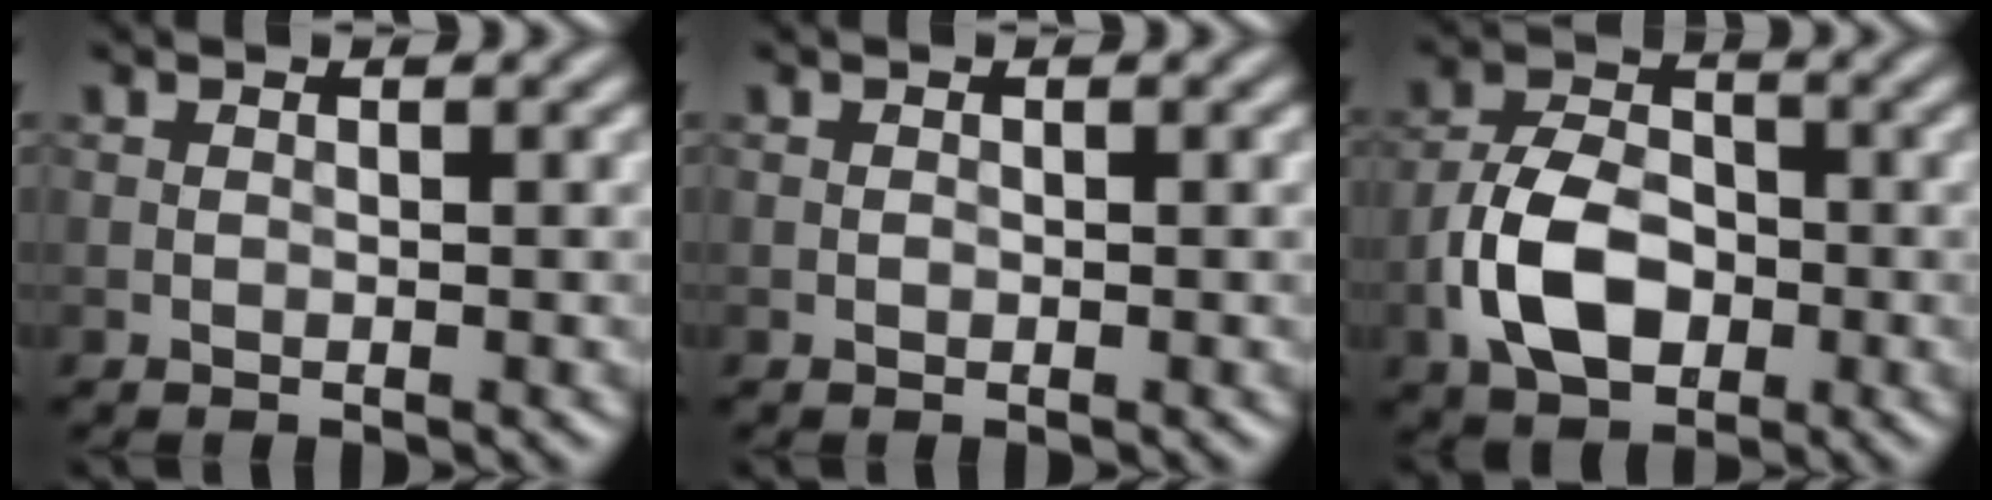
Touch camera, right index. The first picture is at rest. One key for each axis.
{"total": 0.0}
{"total": 6.4, "fx": -2.2, "fy": 4.1, "fz": 4.4, "tx": -0.083, "ty": 0.005, "tz": -0.047}